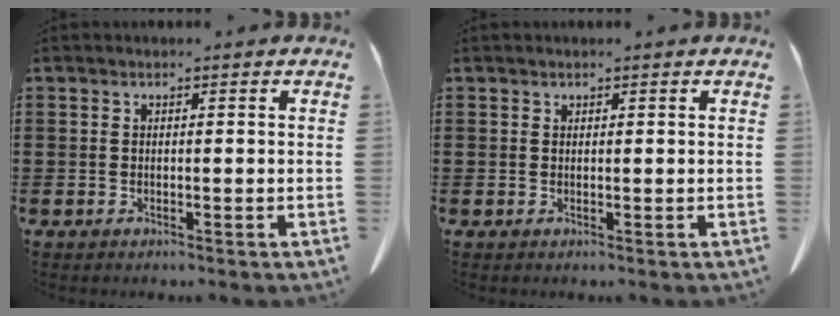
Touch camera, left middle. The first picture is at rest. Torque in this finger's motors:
{"motor_torque": [-0.97, 1.16, -0.05, -0.02]}